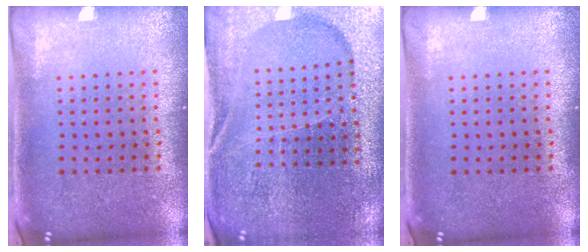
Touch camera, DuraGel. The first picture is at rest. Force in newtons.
{"total": 3.4, "press": 3.4, "slide": 0.5}
{"total": 0.0}